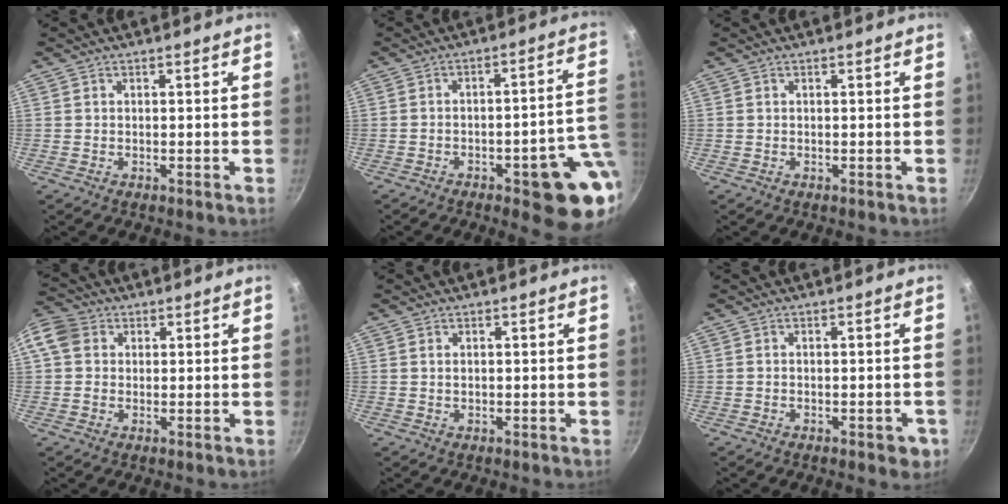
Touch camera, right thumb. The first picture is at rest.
{"total": 15.0, "force": [-4.8, 4.4, 13.5], "torque": [-0.123, 0.031, -0.059]}
{"total": 0.0}
{"total": 7.8, "force": [1.6, 6.6, 3.8], "torque": [-0.062, 0.014, 0.015]}
{"total": 0.8, "force": [0.2, 0.6, 0.6], "torque": [-0.008, 0.003, 0.004]}
{"total": 3.4, "force": [-1.5, 1.6, 2.6], "torque": [-0.022, 0.008, -0.014]}